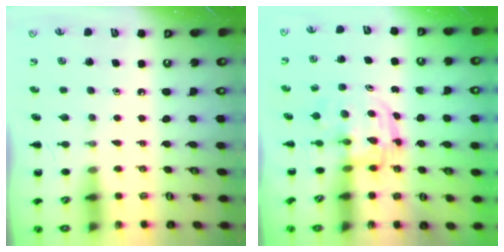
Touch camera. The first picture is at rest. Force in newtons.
{"total": 2.7, "press": 2.7, "slide": 0.3}